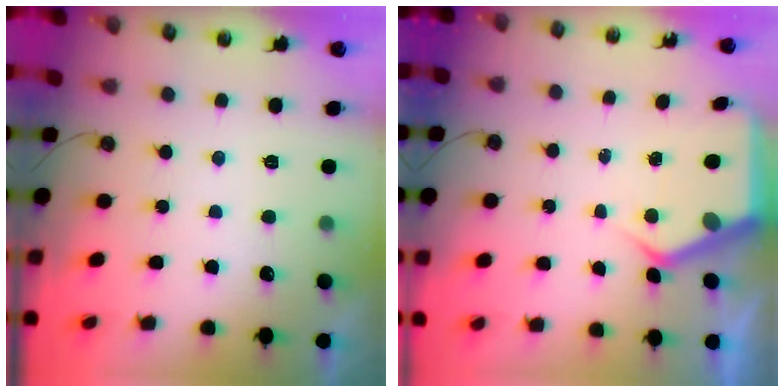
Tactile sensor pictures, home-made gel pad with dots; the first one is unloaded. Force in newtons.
{"total": 5.6, "press": 5.5, "slide": 0.5}